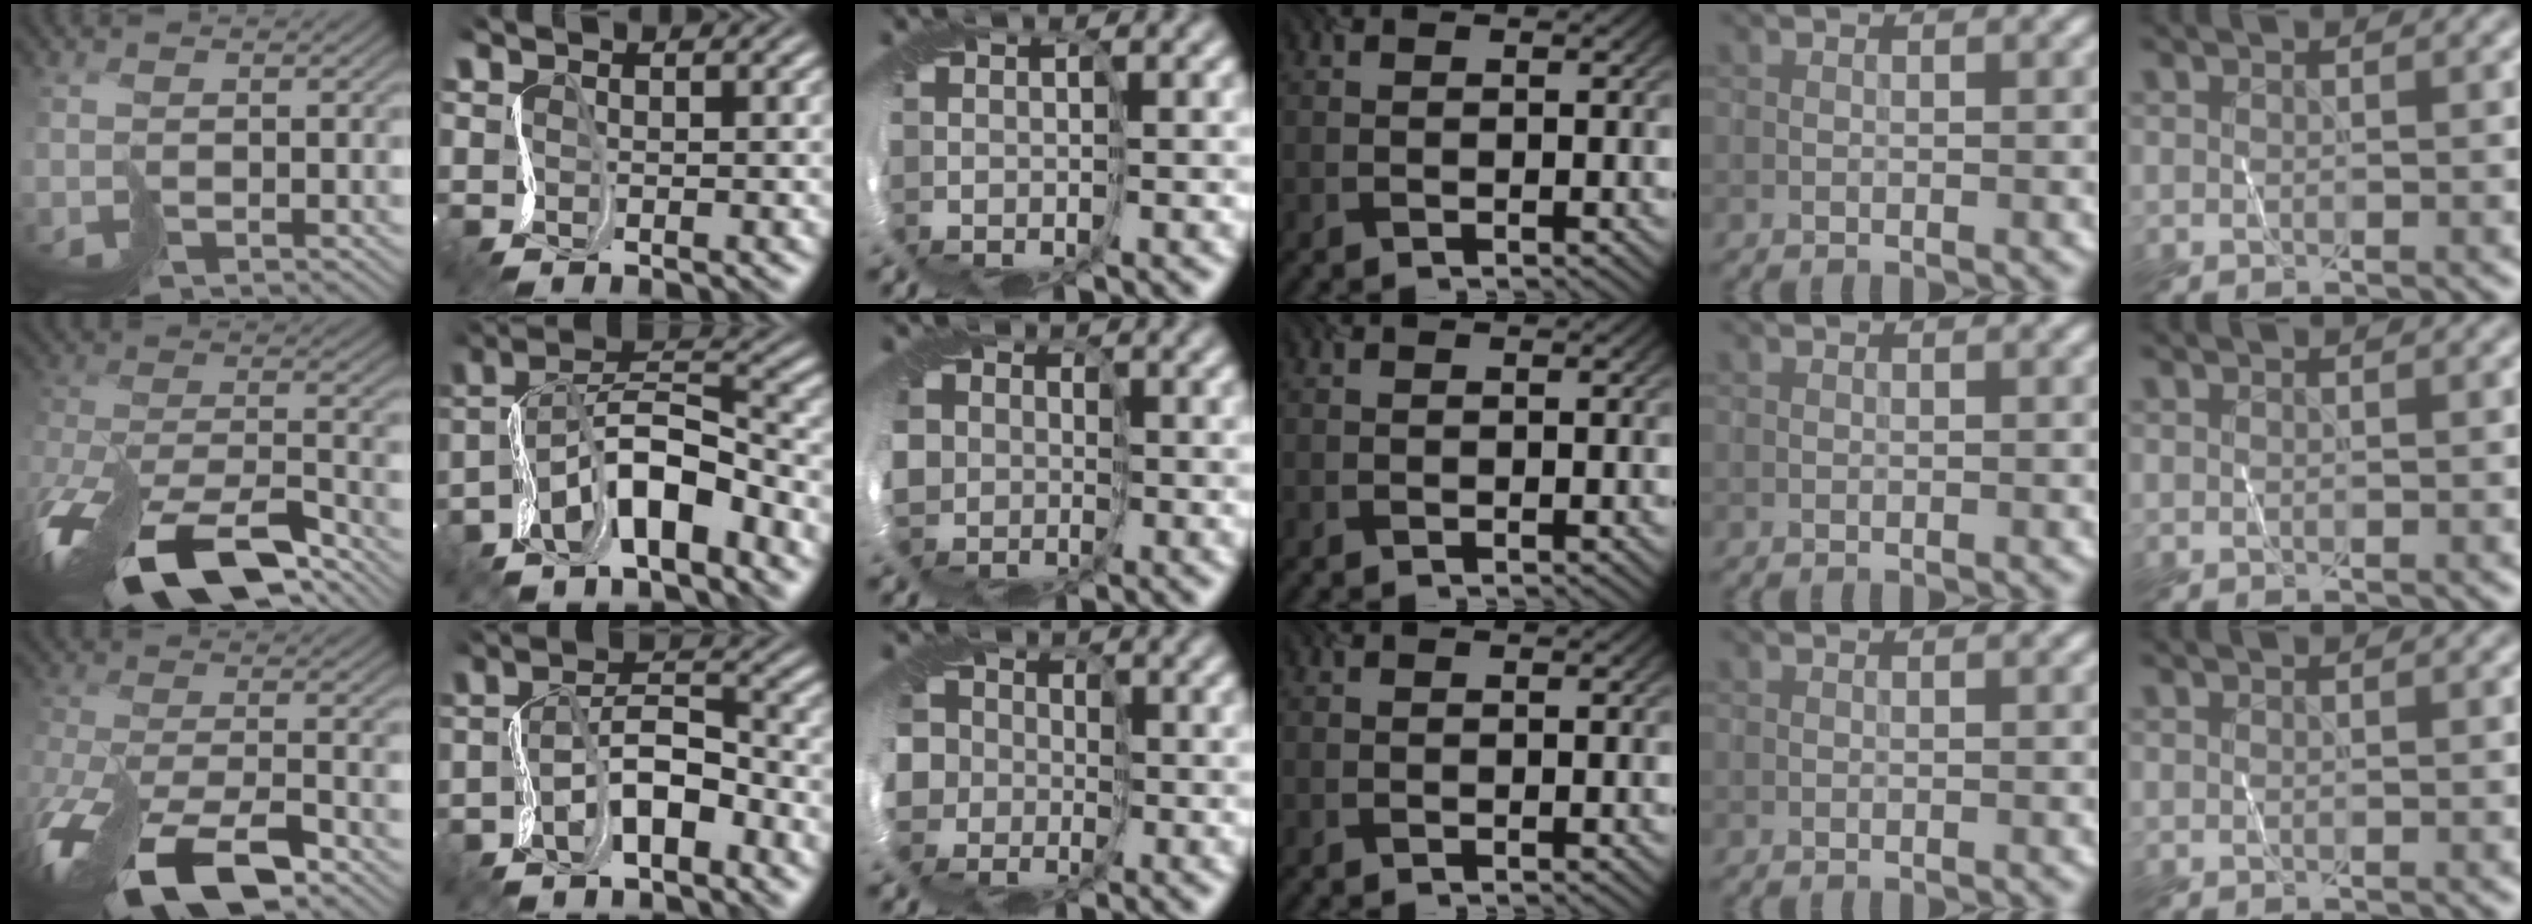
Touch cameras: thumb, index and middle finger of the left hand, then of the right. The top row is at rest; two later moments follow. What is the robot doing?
{"motion": "cut", "object": "receipt paper"}